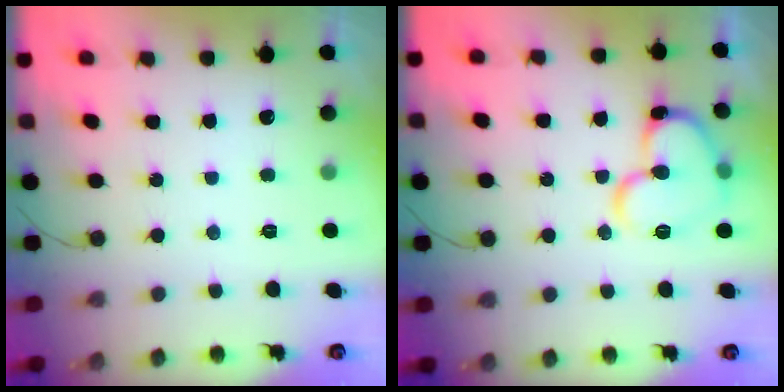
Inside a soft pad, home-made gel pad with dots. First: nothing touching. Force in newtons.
{"total": 14.9, "press": 14.8, "slide": 2.0}